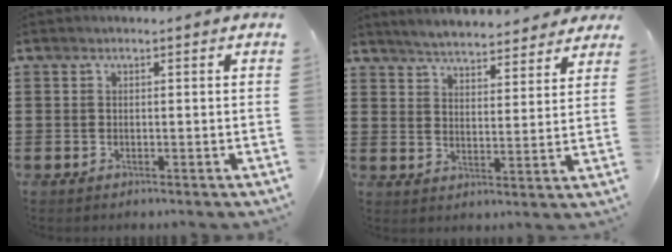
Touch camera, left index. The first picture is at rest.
{"total": 4.4, "force": [4.4, 0.0, 0.6], "torque": [-0.032, -0.025, 0.075]}